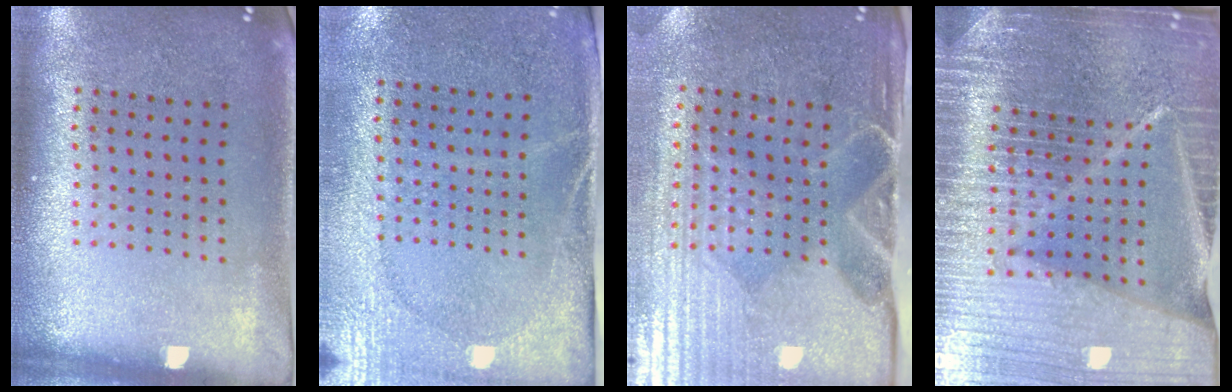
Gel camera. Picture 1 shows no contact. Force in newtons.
{"total": 2.7, "press": 2.3, "slide": 1.4}
{"total": 4.7, "press": 4.1, "slide": 2.4}
{"total": 7.1, "press": 6.1, "slide": 3.7}